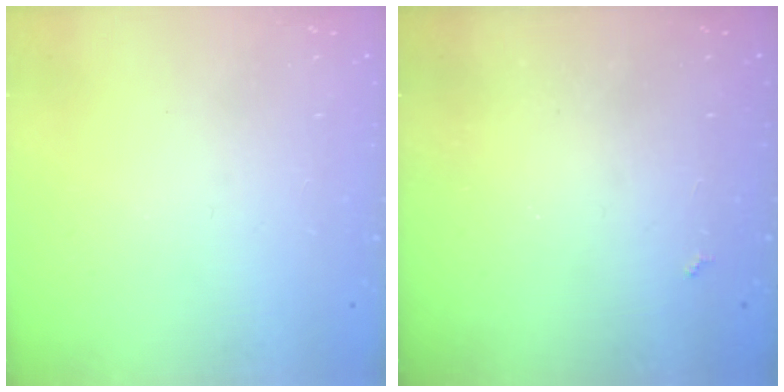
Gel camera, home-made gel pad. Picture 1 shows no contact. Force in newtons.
{"total": 2.3, "press": 2.3, "slide": 0.4}